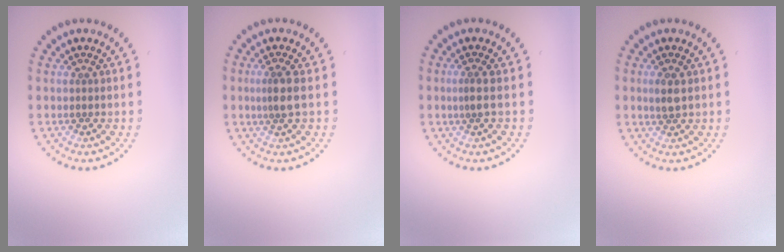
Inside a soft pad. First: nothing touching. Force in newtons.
{"total": 2.1, "press": 1.7, "slide": 1.3}
{"total": 1.1, "press": 0.8, "slide": 0.8}
{"total": 1.6, "press": 1.5, "slide": 0.5}